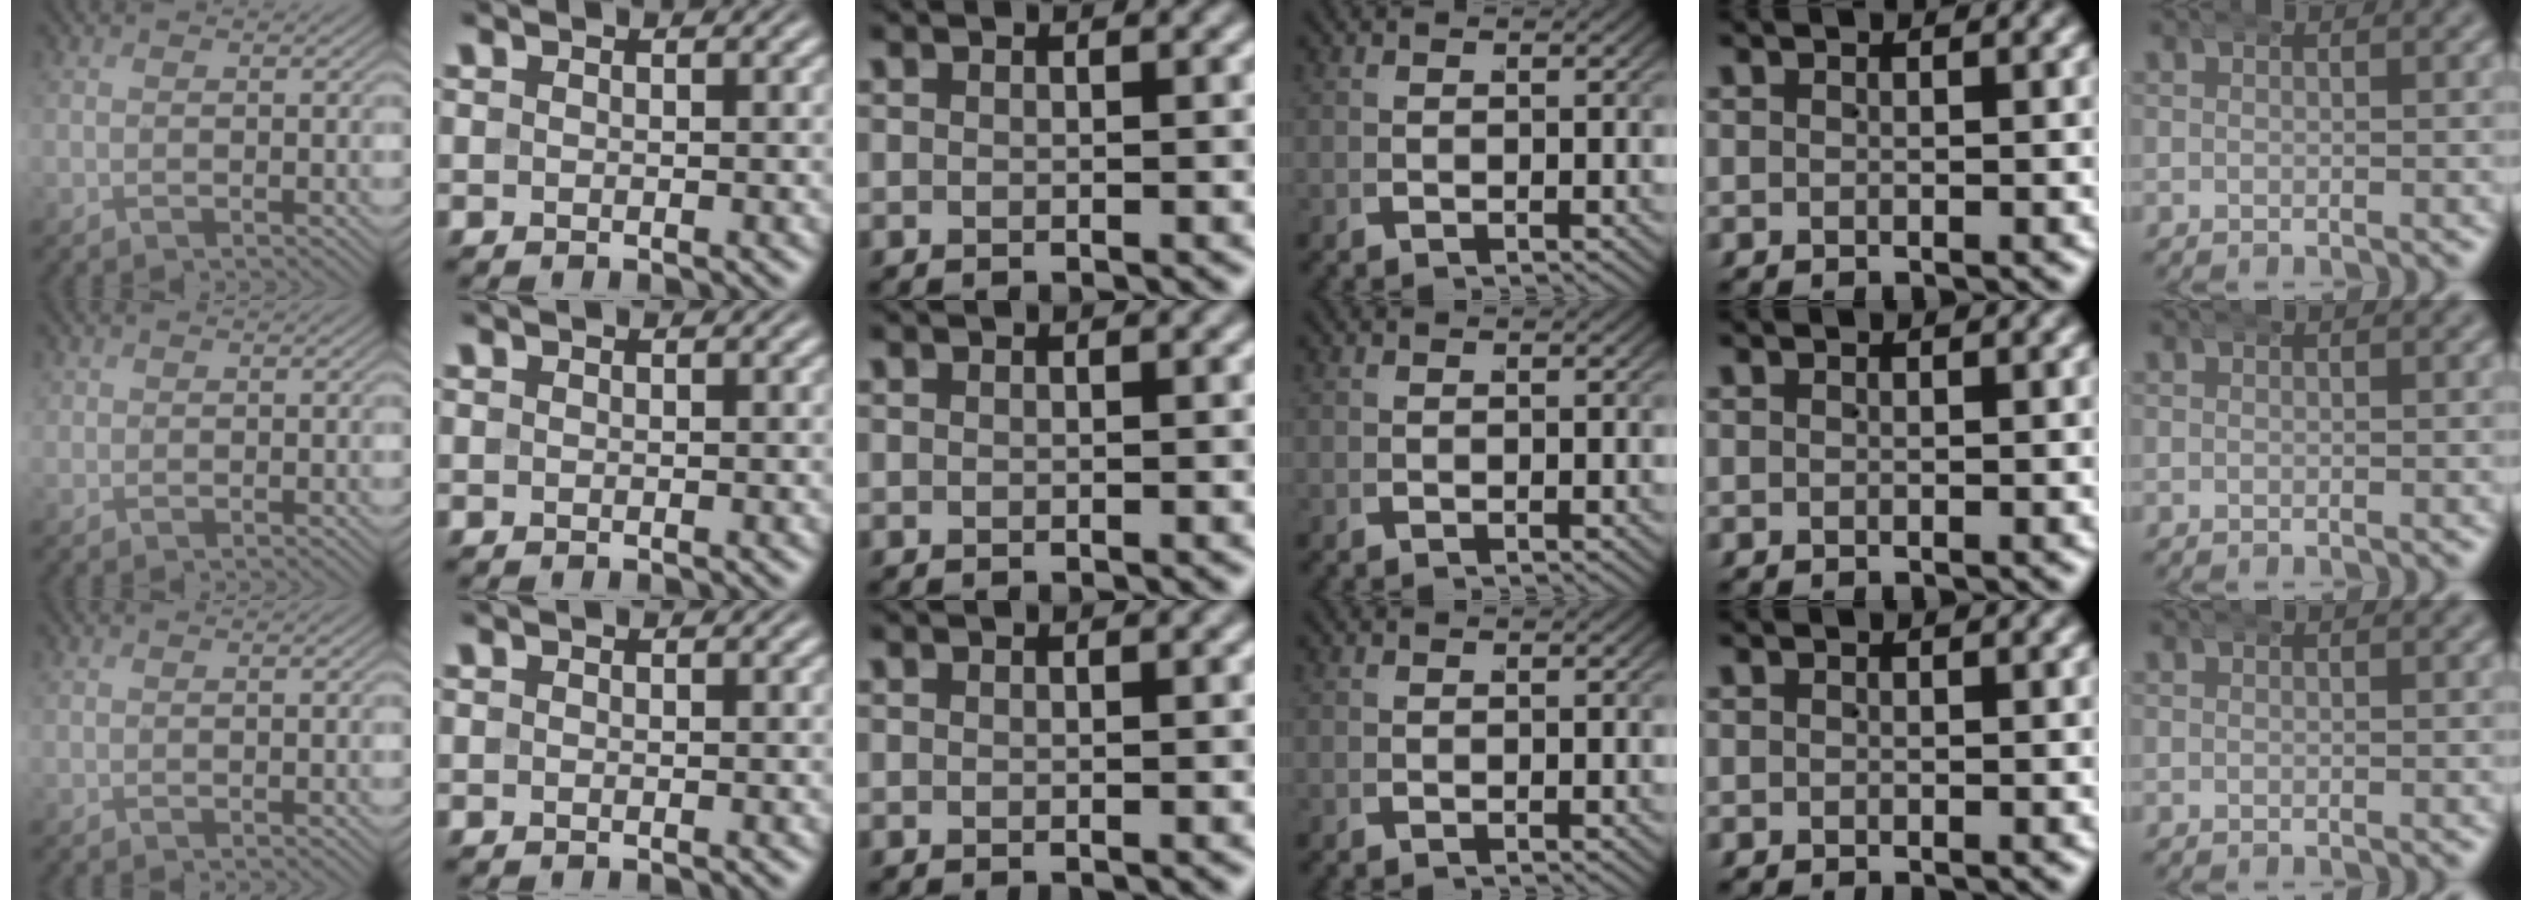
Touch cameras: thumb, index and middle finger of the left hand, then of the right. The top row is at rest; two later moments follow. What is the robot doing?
{"motion": "wrap", "object": "aluminum foil"}